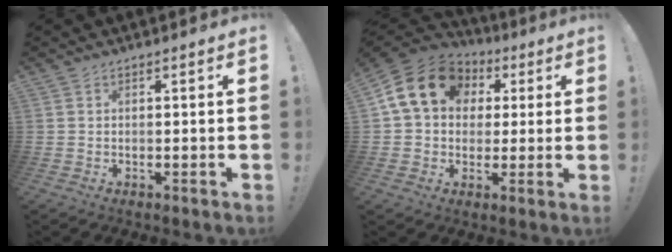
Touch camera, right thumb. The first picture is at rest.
{"total": 17.2, "force": [5.5, 13.1, 9.8], "torque": [-0.158, -0.004, 0.106]}